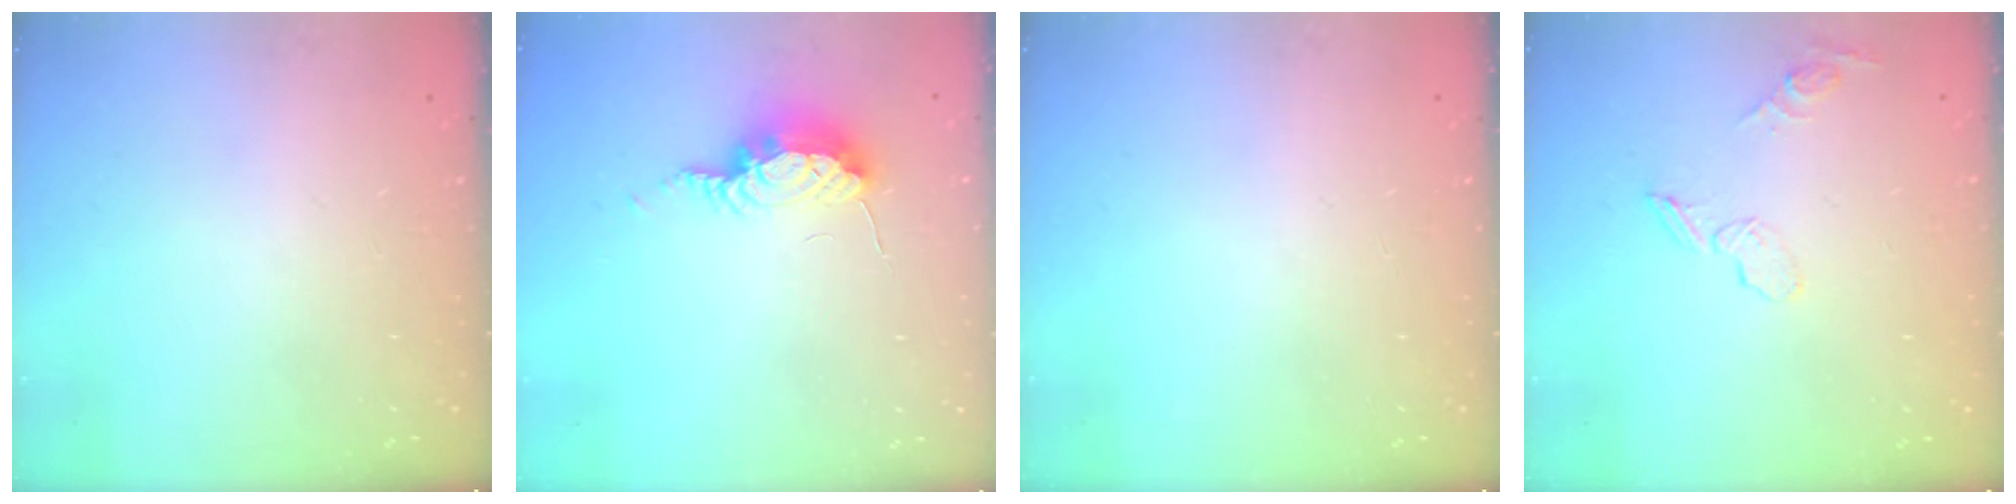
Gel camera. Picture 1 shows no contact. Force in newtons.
{"total": 8.0, "press": 7.8, "slide": 1.8}
{"total": 0.0}
{"total": 6.9, "press": 6.9, "slide": 0.9}